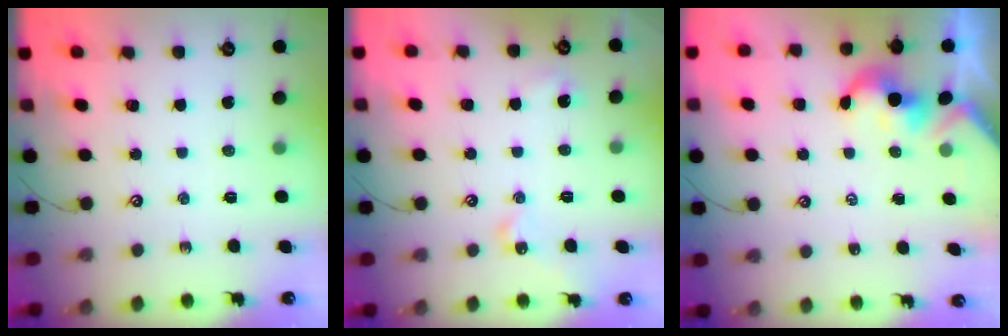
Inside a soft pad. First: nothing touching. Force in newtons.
{"total": 3.7, "press": 3.6, "slide": 0.6}
{"total": 2.2, "press": 2.2, "slide": 0.4}